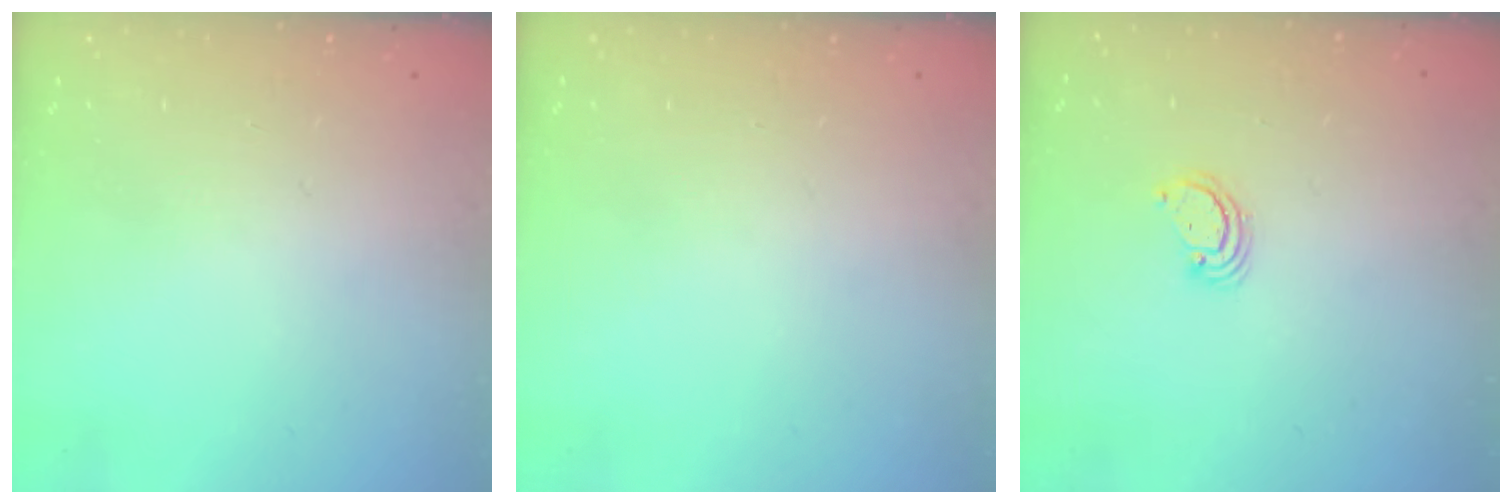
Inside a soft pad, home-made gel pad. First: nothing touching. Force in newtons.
{"total": 0.0}
{"total": 2.3, "press": 2.3, "slide": 0.1}